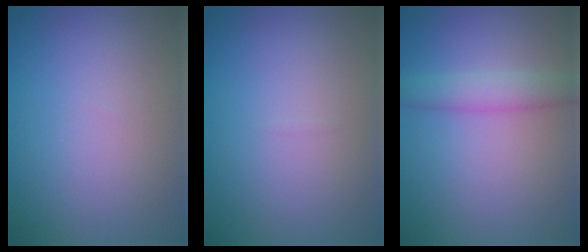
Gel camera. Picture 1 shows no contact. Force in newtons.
{"total": 0.0}
{"total": 2.5, "press": 2.5, "slide": 0.1}